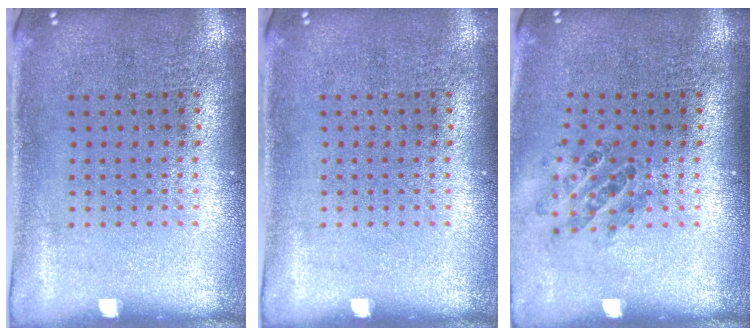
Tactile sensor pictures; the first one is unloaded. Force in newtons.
{"total": 0.0}
{"total": 0.8, "press": 0.8, "slide": 0.1}